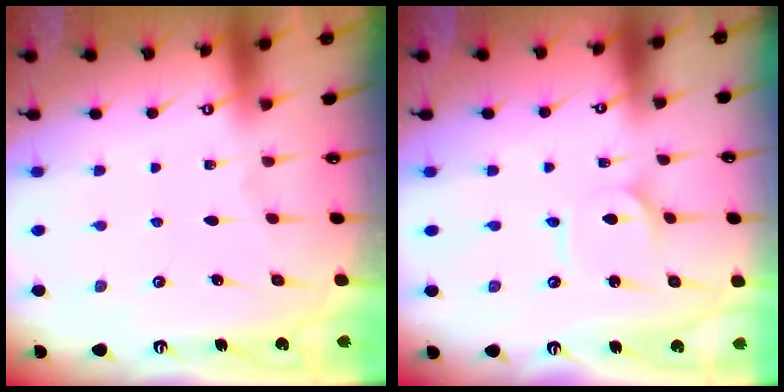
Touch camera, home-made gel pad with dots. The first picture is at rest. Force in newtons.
{"total": 2.3, "press": 2.3, "slide": 0.3}